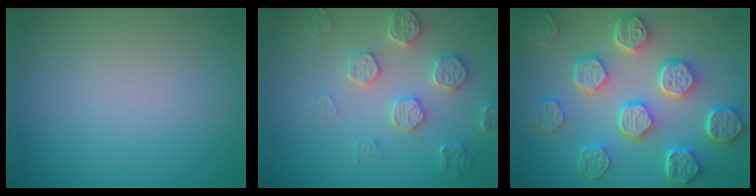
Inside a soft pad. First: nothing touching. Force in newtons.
{"total": 3.6, "press": 3.5, "slide": 0.8}
{"total": 8.1, "press": 6.3, "slide": 5.1}